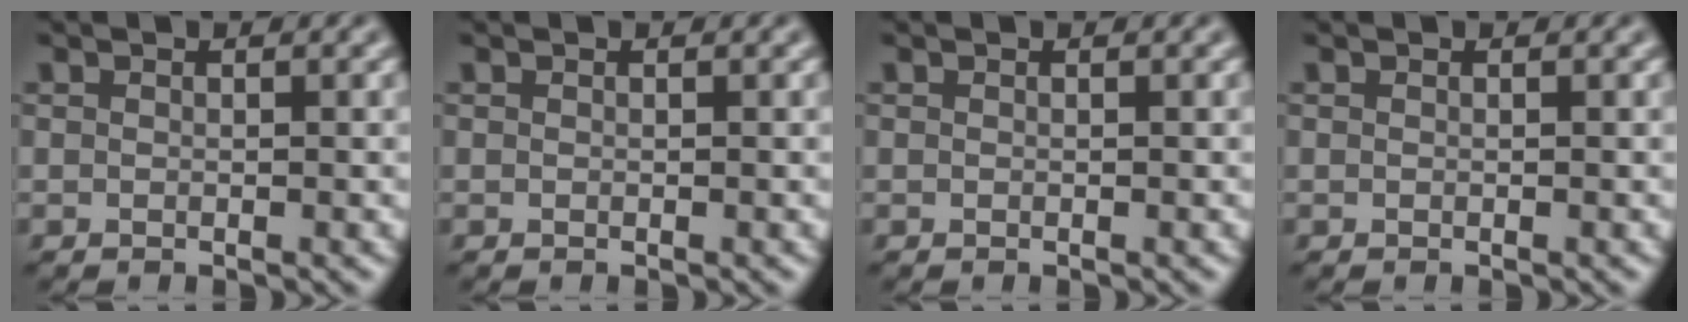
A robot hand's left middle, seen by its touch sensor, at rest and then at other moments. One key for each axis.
{"total": 0.0}
{"total": 0.0}
{"total": 0.0}